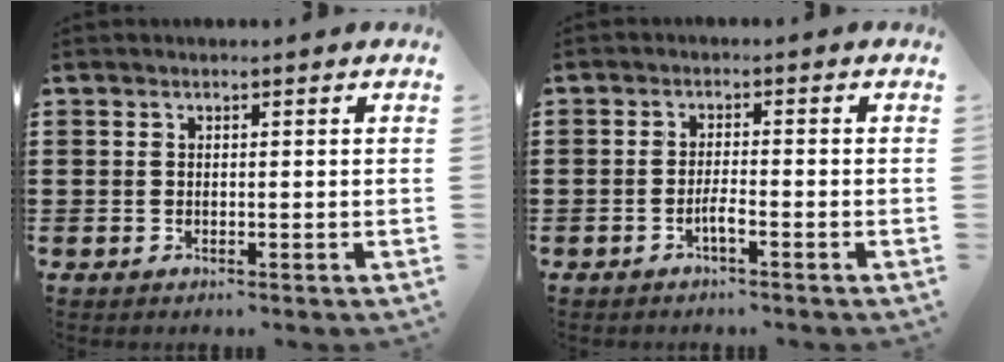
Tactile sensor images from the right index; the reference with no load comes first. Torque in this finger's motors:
{"motor_torque": [1.08, 1.06, 0.14, 0.02]}